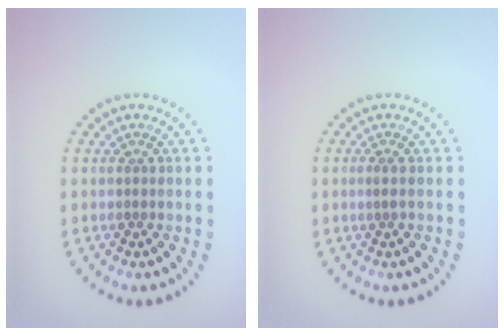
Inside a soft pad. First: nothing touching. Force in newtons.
{"total": 0.6, "press": 0.3, "slide": 0.5}